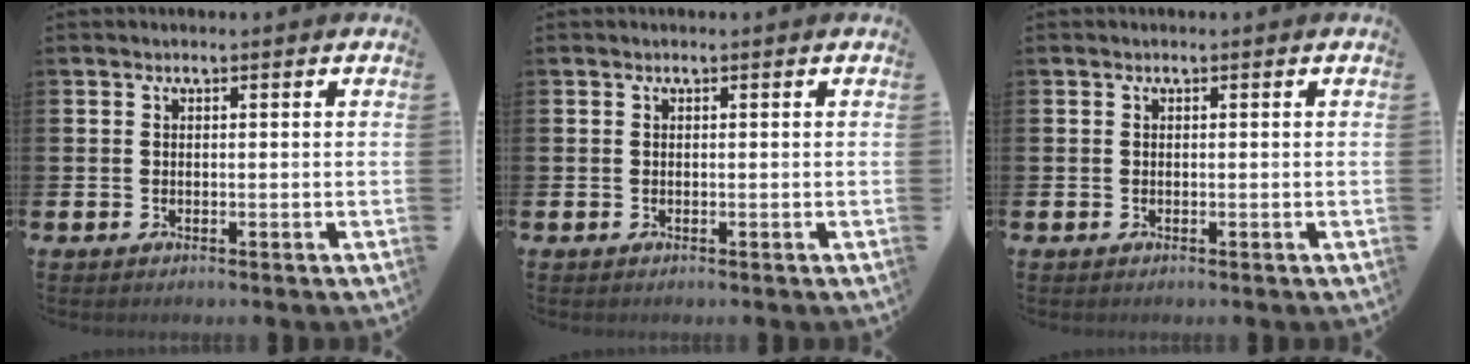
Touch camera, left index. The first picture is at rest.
{"total": 0.0}
{"total": 0.0}